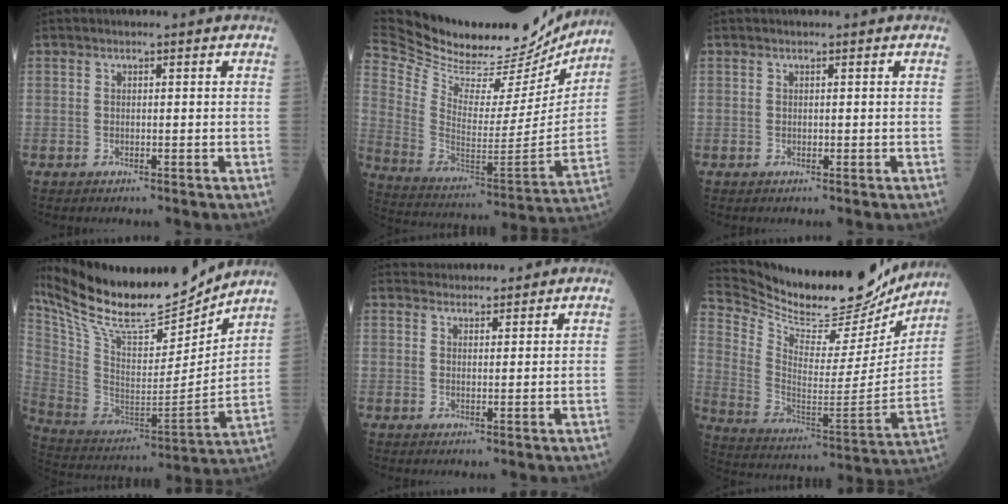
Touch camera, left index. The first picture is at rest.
{"total": 31.9, "force": [28.0, 8.0, 13.0], "torque": [-0.242, -0.046, 0.407]}
{"total": 0.0}
{"total": 23.1, "force": [20.5, 3.6, 10.1], "torque": [-0.198, -0.019, 0.347]}
{"total": 3.6, "force": [3.5, 0.7, -0.1], "torque": [-0.001, 0.021, 0.055]}
{"total": 27.0, "force": [24.5, 5.5, 9.9], "torque": [-0.179, -0.049, 0.360]}